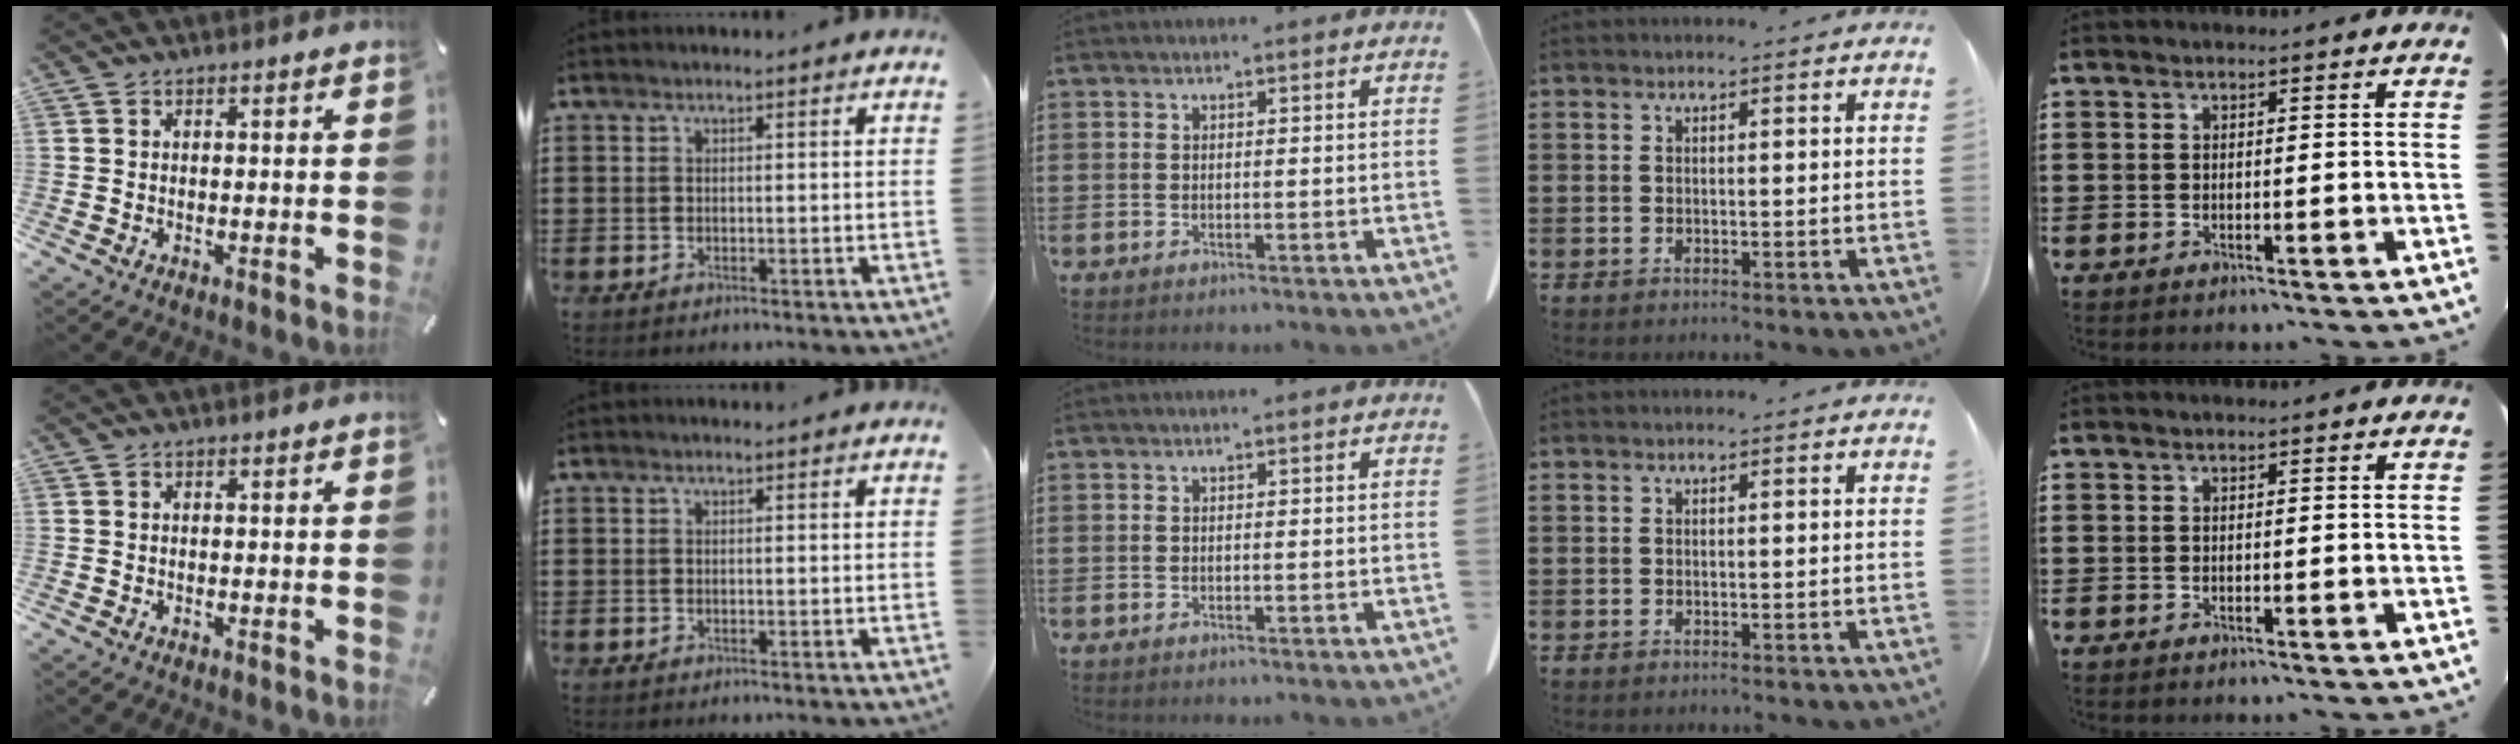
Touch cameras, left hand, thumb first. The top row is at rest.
{}